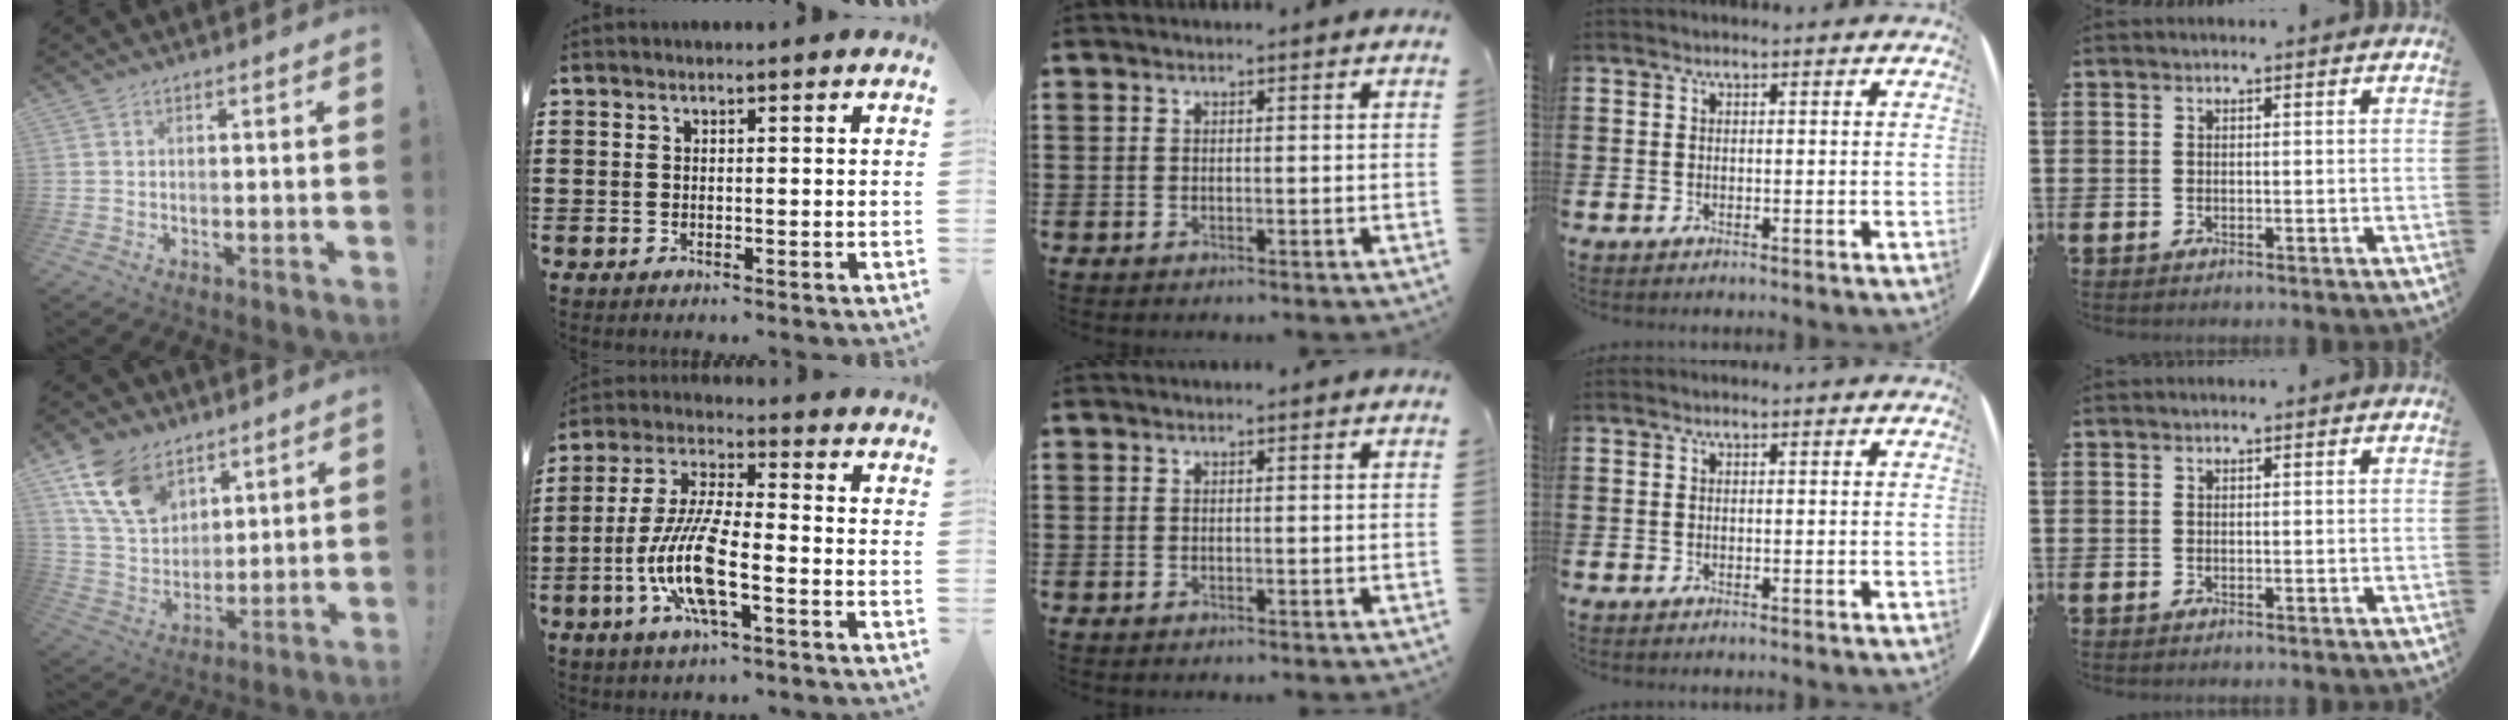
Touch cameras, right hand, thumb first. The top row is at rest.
{"thumb": {"total": 15.2, "force": [8.8, 9.9, 7.4], "torque": [-0.144, -0.034, 0.175]}, "index": {"total": 10.7, "force": [-3.8, 2.6, 9.7], "torque": [-0.219, -0.013, -0.077]}}